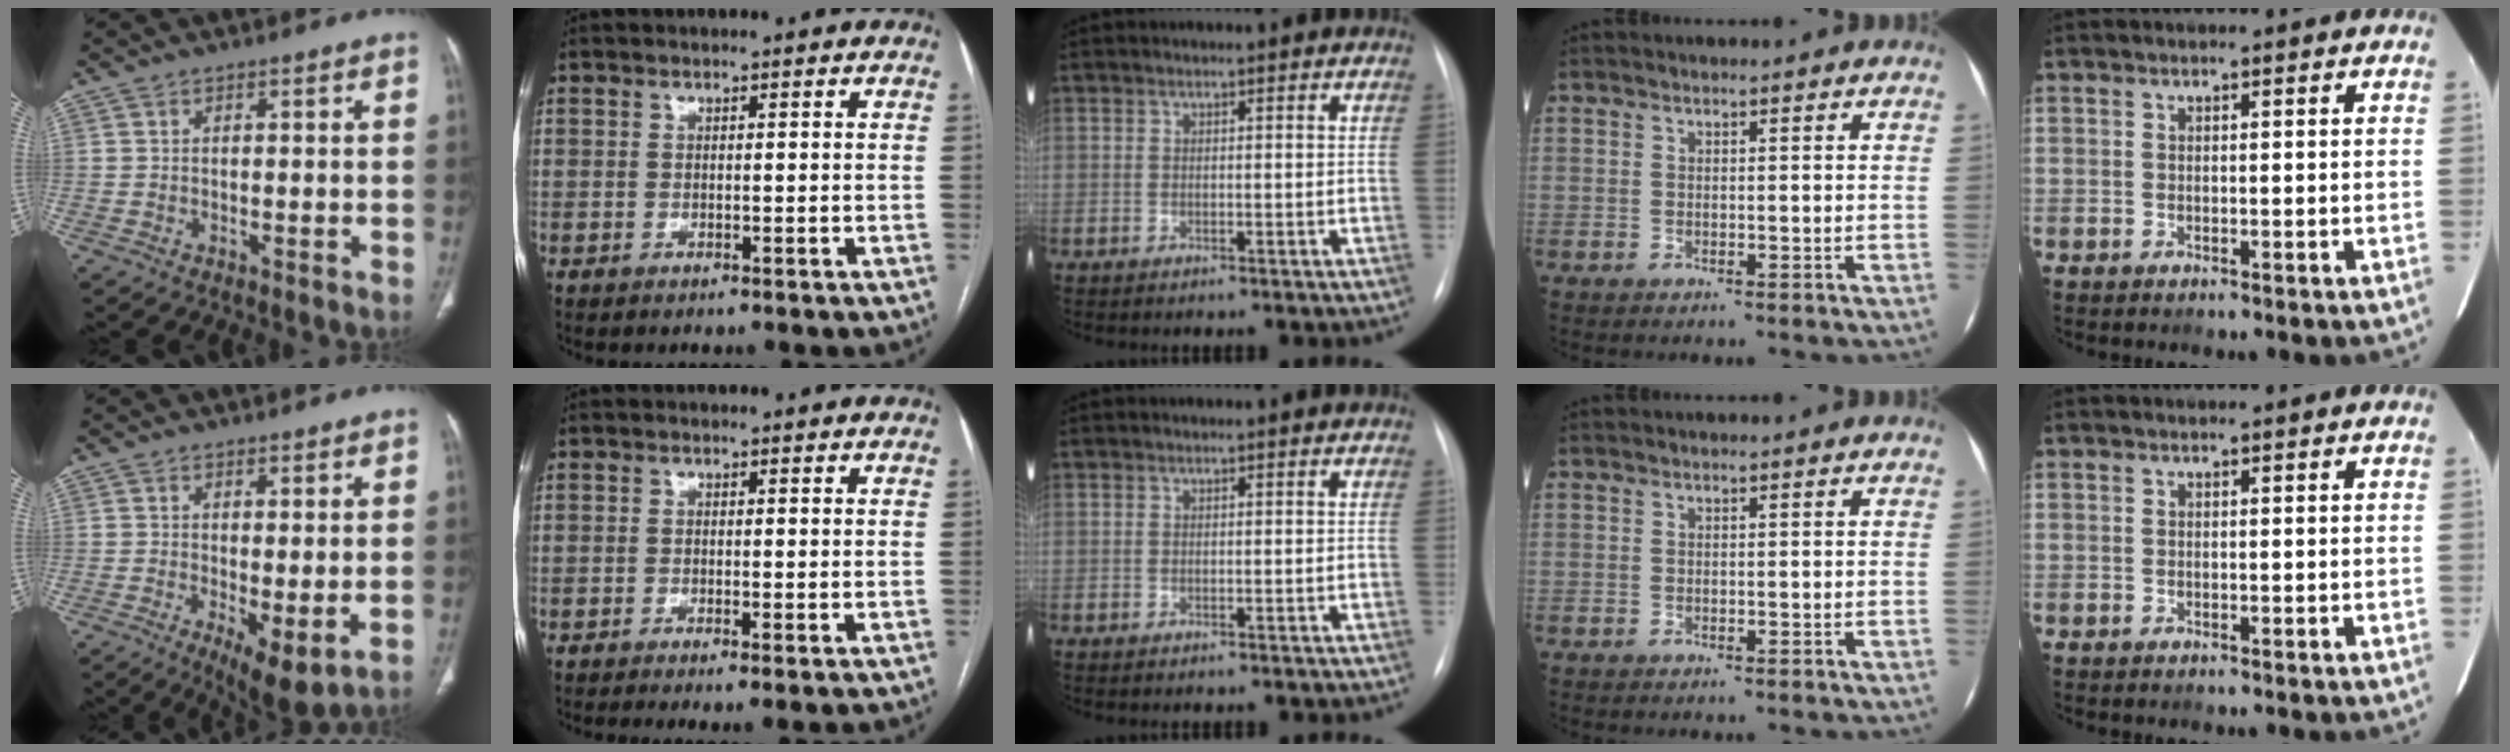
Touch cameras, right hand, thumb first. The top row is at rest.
{"thumb": {"total": 7.2, "force": [-1.5, 2.5, 6.6], "torque": [-0.108, -0.024, -0.017]}, "index": {"total": 2.3, "force": [-1.2, 0.1, 1.9], "torque": [-0.032, -0.008, -0.021]}}